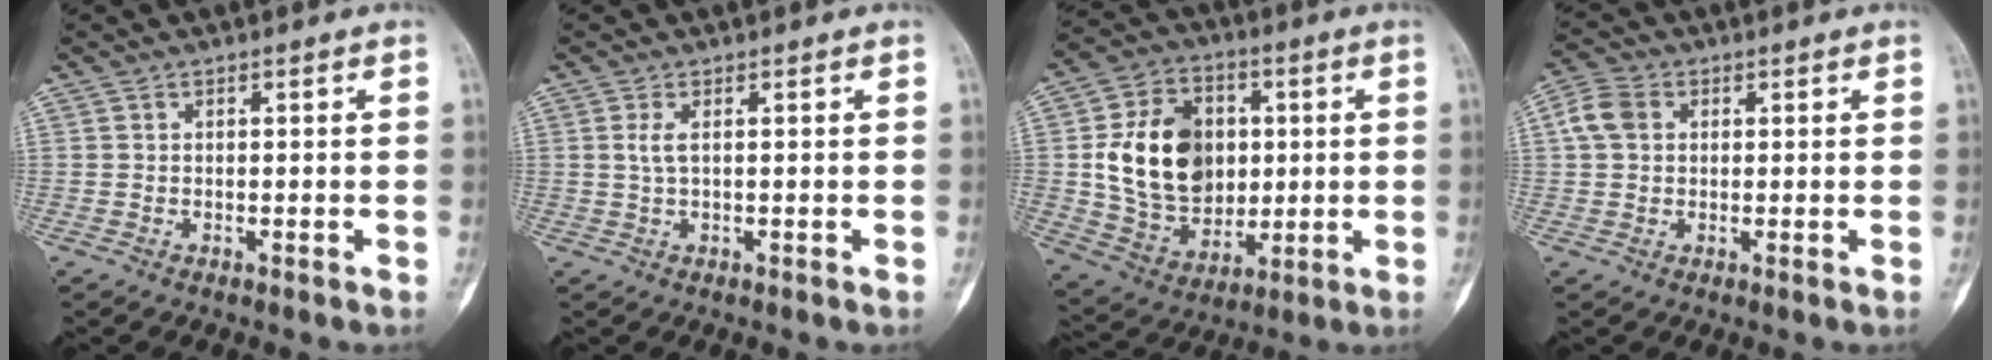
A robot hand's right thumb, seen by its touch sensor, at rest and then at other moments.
{"total": 2.0, "force": [0.4, 0.7, 1.8], "torque": [-0.040, 0.003, 0.012]}
{"total": 19.0, "force": [1.9, 14.5, 12.2], "torque": [-0.173, 0.002, 0.046]}
{"total": 5.5, "force": [1.2, 4.3, 3.2], "torque": [-0.062, 0.010, 0.016]}